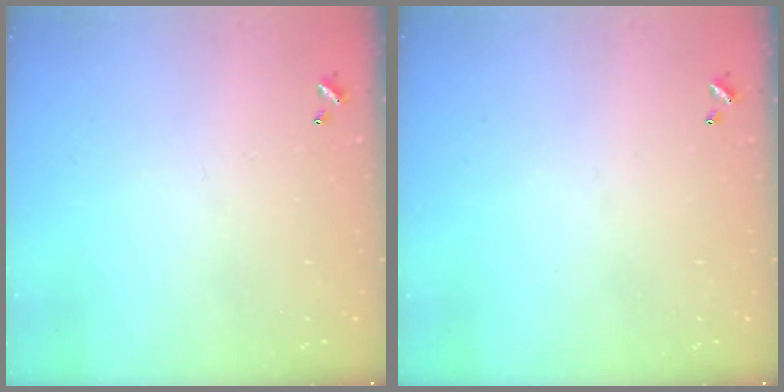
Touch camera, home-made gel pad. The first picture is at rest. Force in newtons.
{"total": 0.0}